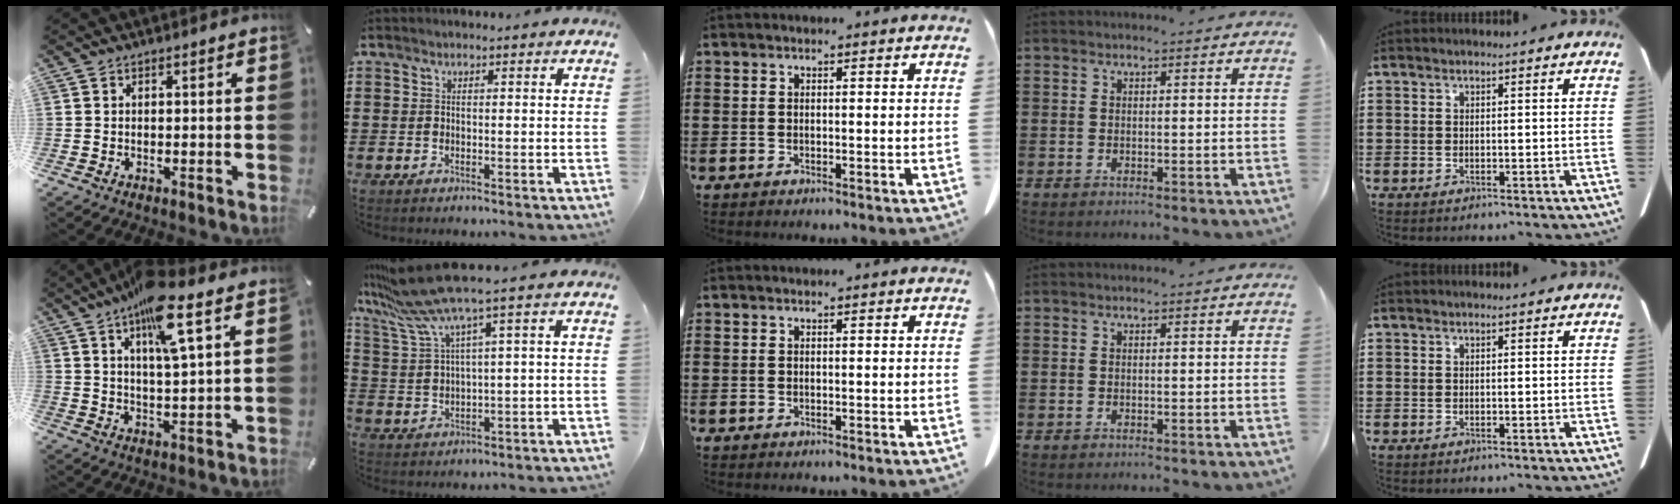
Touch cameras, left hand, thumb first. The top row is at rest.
{"thumb": {"total": 12.4, "force": [6.9, 2.6, 9.9], "torque": [-0.172, -0.020, 0.116]}, "index": {"total": 8.2, "force": [5.2, 0.1, 6.4], "torque": [-0.171, -0.038, 0.082]}}